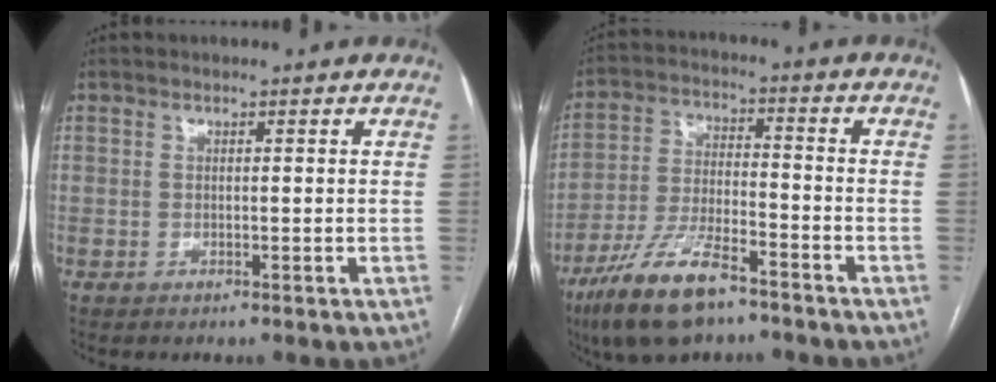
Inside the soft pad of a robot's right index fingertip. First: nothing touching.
{"total": 12.5, "force": [-8.4, 3.3, 8.6], "torque": [-0.174, -0.016, -0.153]}